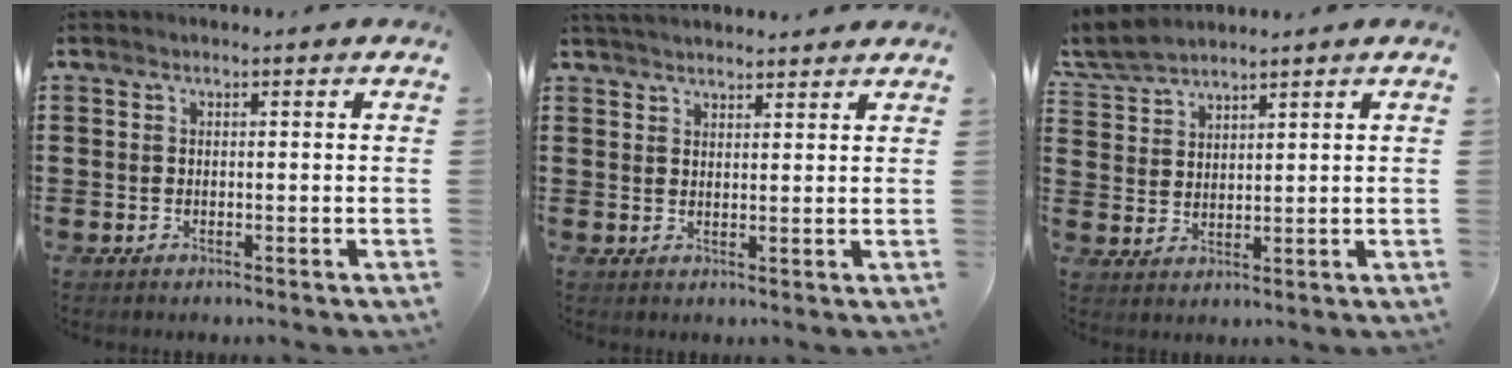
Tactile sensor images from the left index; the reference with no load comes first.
{"total": 2.7, "force": [2.7, 0.1, 0.3], "torque": [-0.013, -0.001, 0.053]}
{"total": 4.5, "force": [4.2, 1.0, 1.2], "torque": [-0.042, -0.008, 0.078]}